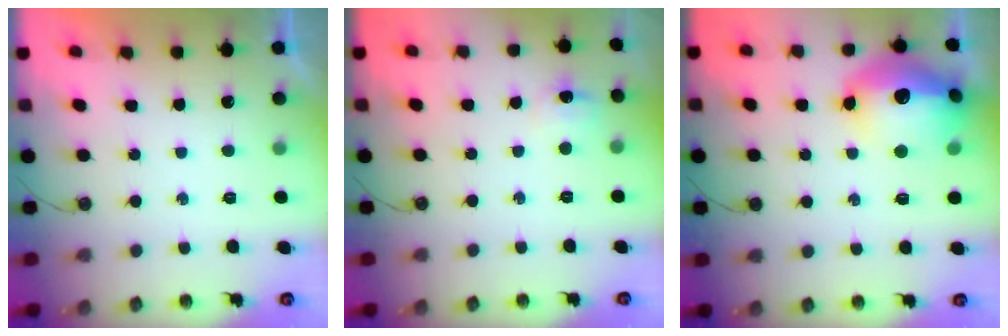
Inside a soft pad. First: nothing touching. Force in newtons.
{"total": 6.5, "press": 6.4, "slide": 0.6}
{"total": 20.6, "press": 20.6, "slide": 1.5}